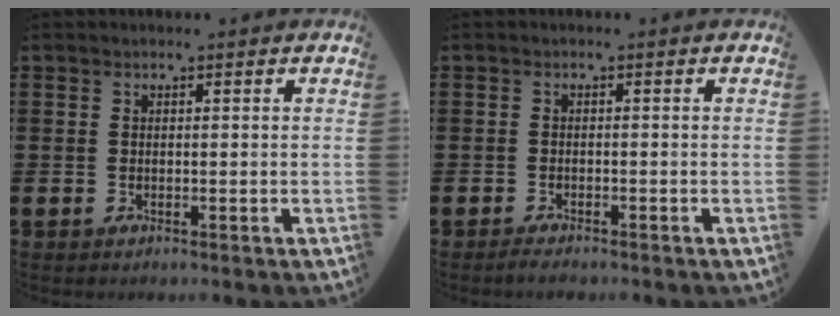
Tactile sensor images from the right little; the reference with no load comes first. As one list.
[{"total": 0.9, "force": [-0.8, 0.2, 0.3], "torque": [-0.010, -0.002, -0.016]}]